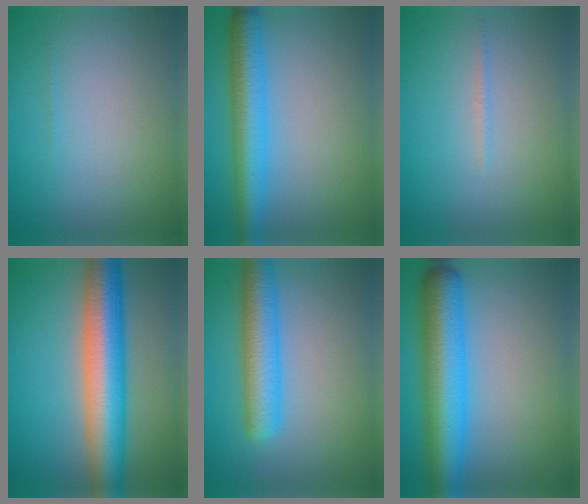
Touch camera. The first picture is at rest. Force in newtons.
{"total": 5.6, "press": 5.6, "slide": 0.1}
{"total": 0.6, "press": 0.6, "slide": 0.1}
{"total": 9.4, "press": 9.4, "slide": 0.3}
{"total": 5.5, "press": 5.5, "slide": 0.1}
{"total": 8.7, "press": 8.7, "slide": 0.2}